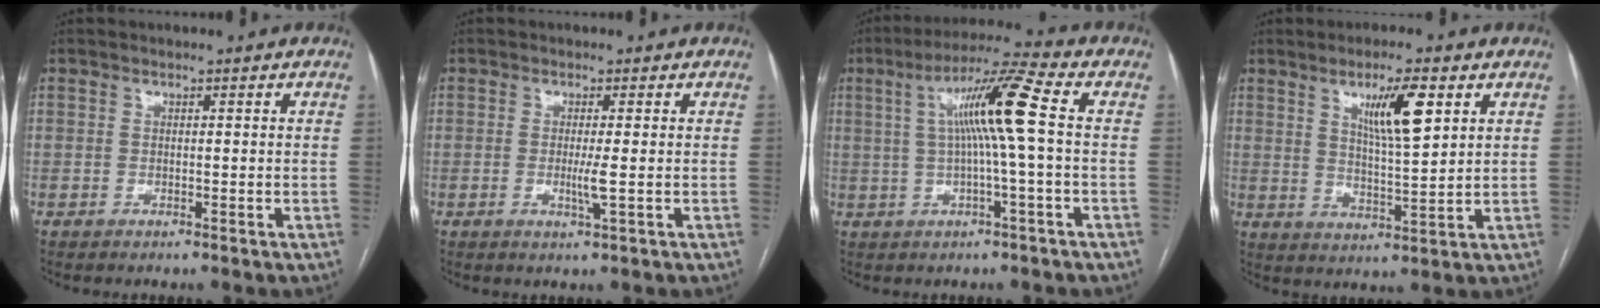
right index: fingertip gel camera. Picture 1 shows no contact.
{"total": 2.4, "force": [-0.4, -0.4, 2.4], "torque": [-0.048, -0.007, -0.006]}
{"total": 10.5, "force": [1.2, -0.8, 10.4], "torque": [-0.184, 0.020, 0.019]}
{"total": 8.4, "force": [3.8, 1.0, 7.4], "torque": [-0.129, -0.004, 0.067]}